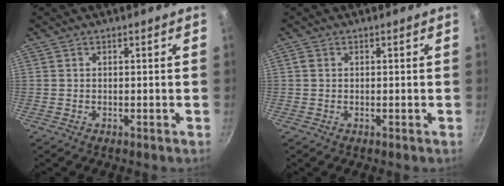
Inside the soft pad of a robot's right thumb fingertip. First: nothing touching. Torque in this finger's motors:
{"motor_torque": [0.10, -0.10, 0.58, 0.09, 0.10]}